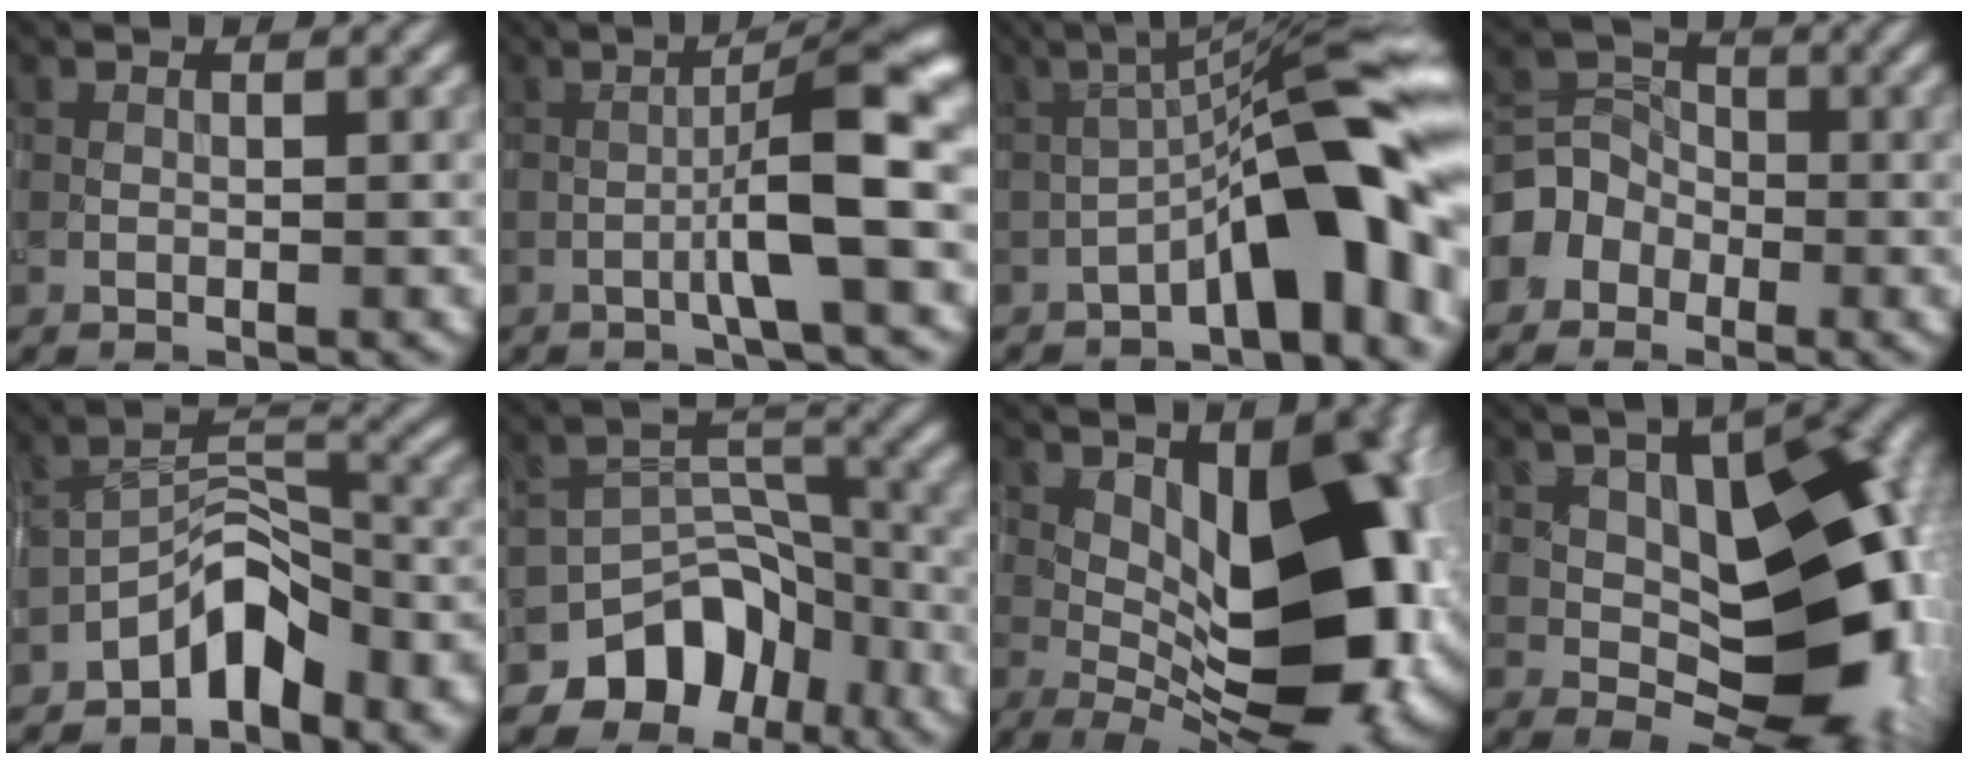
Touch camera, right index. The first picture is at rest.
{"total": 6.6, "force": [-1.2, 0.6, 6.5], "torque": [-0.107, 0.022, -0.025]}
{"total": 9.7, "force": [-3.7, 2.1, 8.7], "torque": [-0.117, 0.033, -0.064]}
{"total": 3.5, "force": [-1.8, 2.9, 0.8], "torque": [-0.011, 0.011, -0.045]}
{"total": 8.4, "force": [-5.8, 3.8, 4.8], "torque": [-0.042, 0.004, -0.103]}
{"total": 7.5, "force": [-5.0, 5.0, 2.7], "torque": [-0.015, -0.003, -0.082]}
{"total": 15.1, "force": [1.3, 7.5, 13.0], "torque": [-0.155, 0.004, 0.019]}
{"total": 15.4, "force": [0.6, 9.1, 12.4], "torque": [-0.154, 0.008, 0.009]}